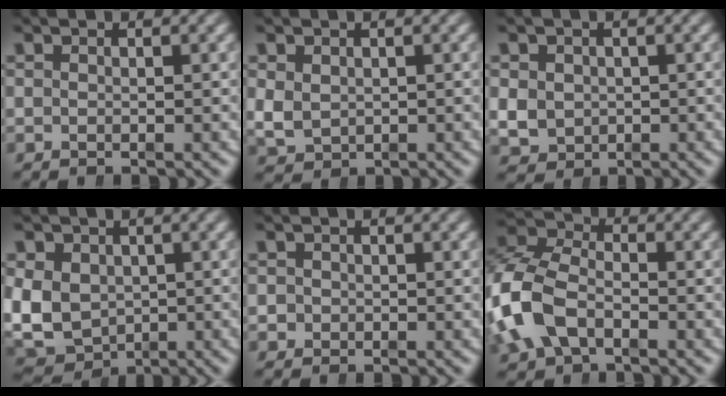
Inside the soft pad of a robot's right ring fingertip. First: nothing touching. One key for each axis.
{"total": 3.0, "fx": 0.1, "fy": 2.7, "fz": 1.2, "tx": -0.040, "ty": -0.020, "tz": 0.017}
{"total": 4.3, "fx": -0.6, "fy": 3.9, "fz": 1.6, "tx": -0.040, "ty": -0.021, "tz": 0.002}
{"total": 9.6, "fx": -1.7, "fy": 8.4, "fz": 4.3, "tx": -0.120, "ty": -0.051, "tz": -0.011}
{"total": 1.4, "fx": -0.5, "fy": 1.3, "fz": 0.0, "tx": -0.007, "ty": -0.006, "tz": -0.008}
{"total": 7.7, "fx": -1.1, "fy": 6.3, "fz": 4.3, "tx": -0.114, "ty": -0.011, "tz": -0.021}